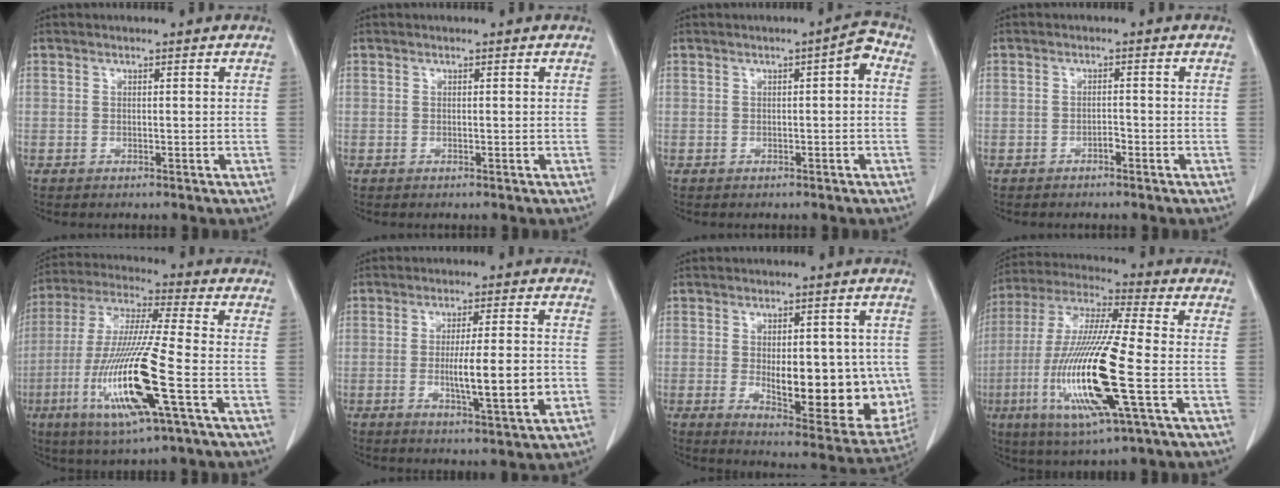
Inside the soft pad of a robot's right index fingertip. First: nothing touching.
{"total": 0.0}
{"total": 3.3, "force": [0.5, 0.7, 3.2], "torque": [-0.041, 0.012, 0.003]}
{"total": 1.1, "force": [-0.7, 0.4, 0.7], "torque": [-0.012, 0.002, -0.013]}
{"total": 17.4, "force": [-5.4, 0.5, 16.5], "torque": [-0.344, -0.021, -0.104]}
{"total": 9.5, "force": [-1.8, 0.6, 9.3], "torque": [-0.149, -0.011, -0.029]}
{"total": 17.4, "force": [-1.8, 6.7, 16.0], "torque": [-0.193, -0.008, 0.001]}
{"total": 19.2, "force": [-4.4, 1.3, 18.7], "torque": [-0.392, -0.019, -0.084]}